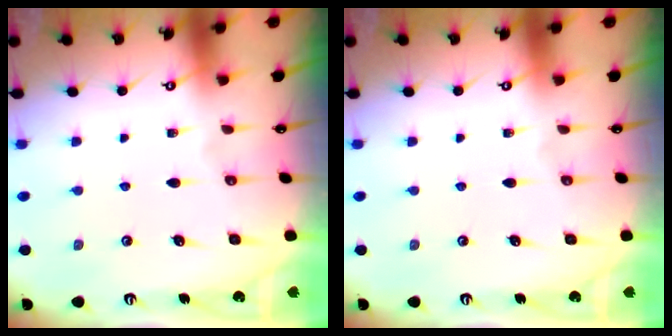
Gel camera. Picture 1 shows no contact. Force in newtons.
{"total": 0.0}